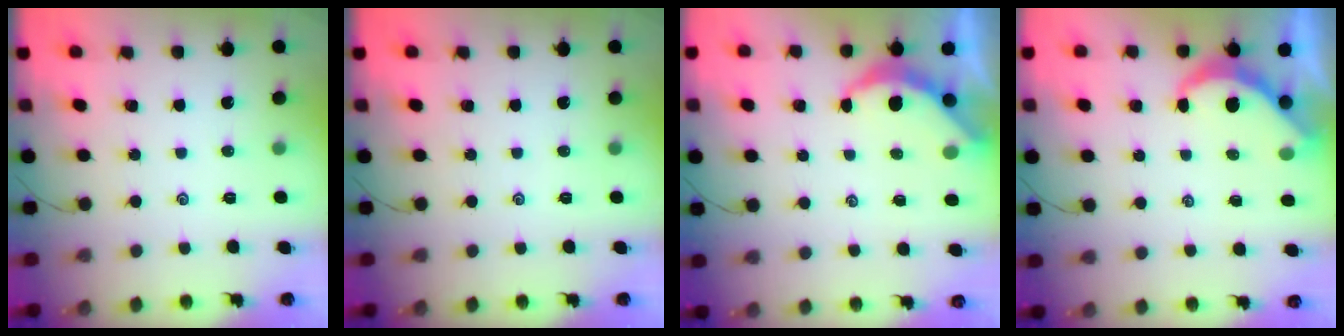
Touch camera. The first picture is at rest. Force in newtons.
{"total": 0.0}
{"total": 5.9, "press": 5.9, "slide": 0.6}
{"total": 6.5, "press": 6.5, "slide": 0.2}